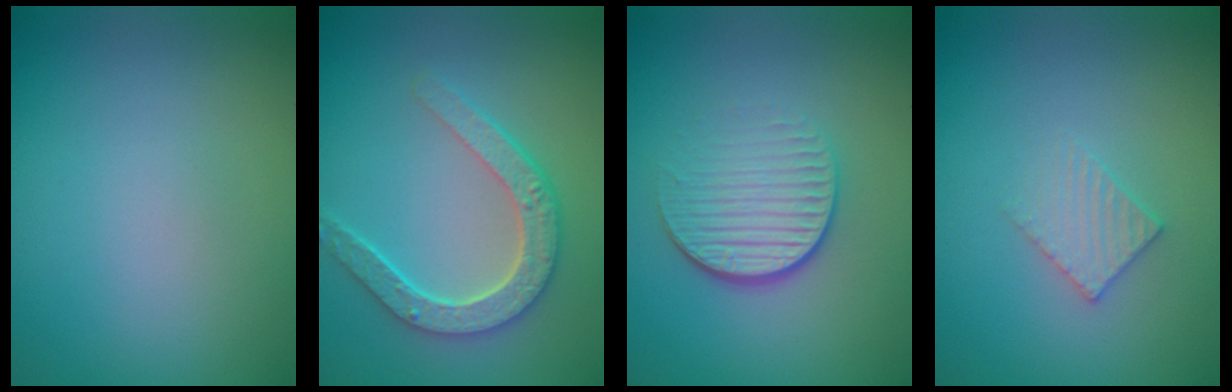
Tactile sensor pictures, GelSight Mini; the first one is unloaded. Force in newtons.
{"total": 4.5, "press": 3.6, "slide": 2.8}
{"total": 4.0, "press": 2.7, "slide": 3.0}
{"total": 1.9, "press": 1.9, "slide": 0.2}